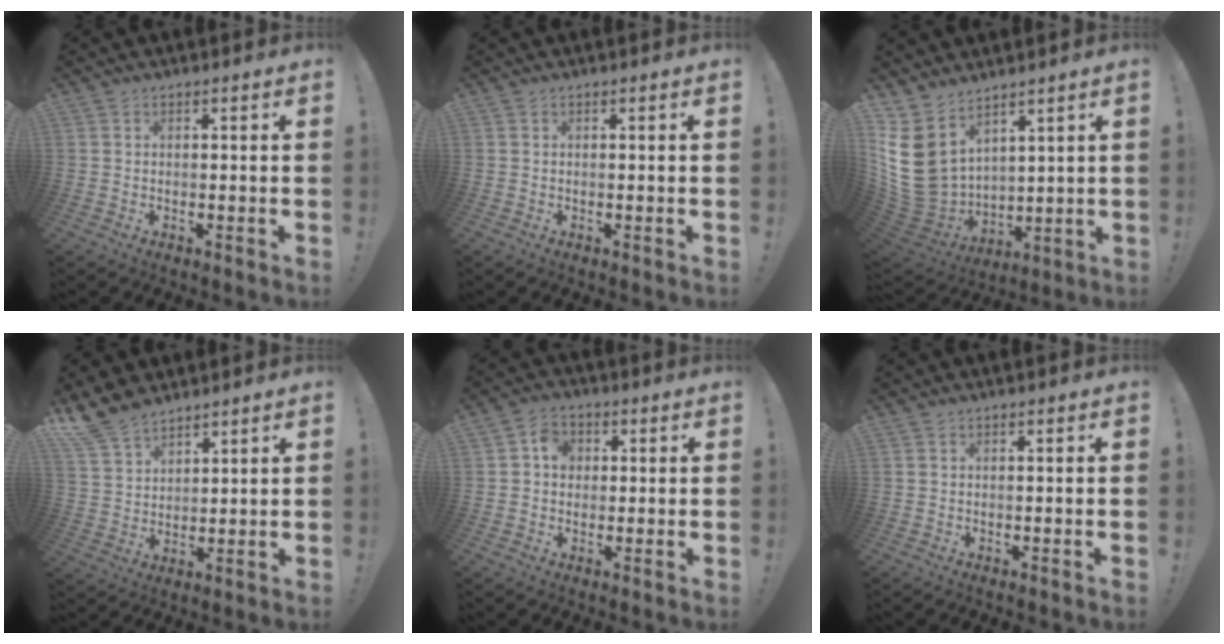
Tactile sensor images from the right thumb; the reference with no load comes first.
{"total": 0.0}
{"total": 15.6, "force": [6.4, 11.2, 8.8], "torque": [-0.200, -0.052, 0.131]}
{"total": 9.4, "force": [7.8, 4.5, 2.8], "torque": [-0.068, -0.046, 0.157]}
{"total": 6.1, "force": [1.2, 5.2, 2.9], "torque": [-0.040, 0.005, 0.020]}
{"total": 0.0}